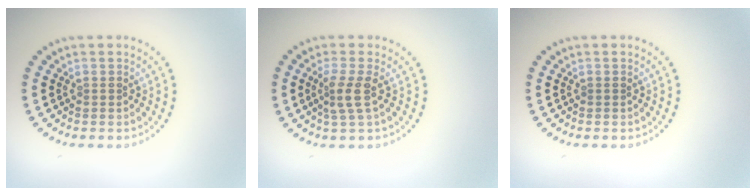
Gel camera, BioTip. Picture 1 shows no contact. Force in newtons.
{"total": 2.3, "press": 1.8, "slide": 1.6}
{"total": 0.0}